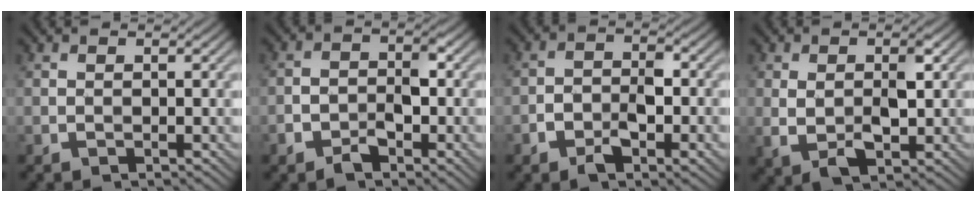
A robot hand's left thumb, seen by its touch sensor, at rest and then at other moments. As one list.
[{"total": 4.9, "force": [-2.3, 2.8, 3.3], "torque": [-0.044, 0.001, -0.043]}, {"total": 5.9, "force": [-2.7, 3.1, 4.2], "torque": [-0.063, 0.003, -0.050]}, {"total": 5.0, "force": [0.2, 2.6, 4.3], "torque": [-0.090, -0.010, 0.010]}]